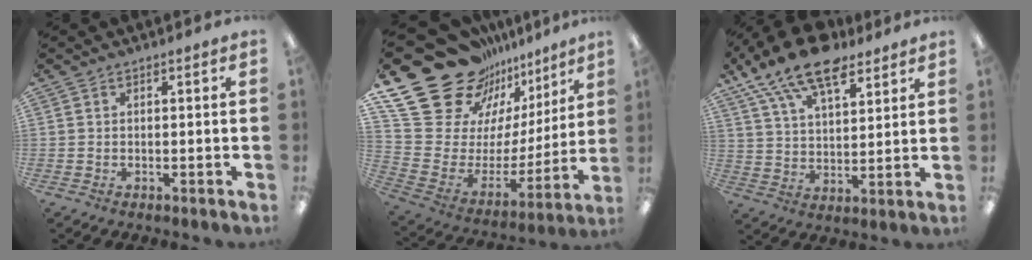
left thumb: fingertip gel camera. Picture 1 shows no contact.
{"total": 24.3, "force": [18.2, 12.7, 9.8], "torque": [-0.153, -0.146, 0.350]}
{"total": 16.4, "force": [11.3, 7.3, 9.4], "torque": [-0.176, -0.053, 0.203]}